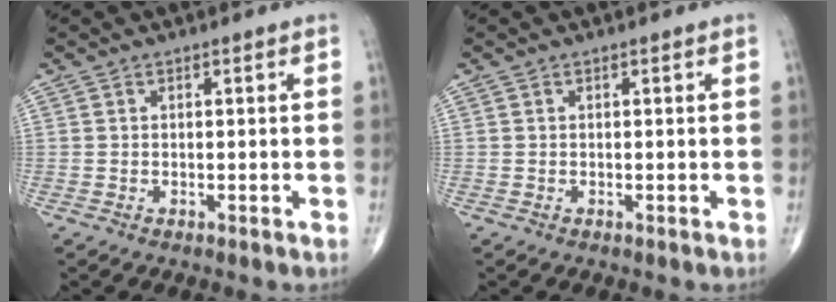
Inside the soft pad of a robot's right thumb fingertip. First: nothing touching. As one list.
[{"total": 0.0}]